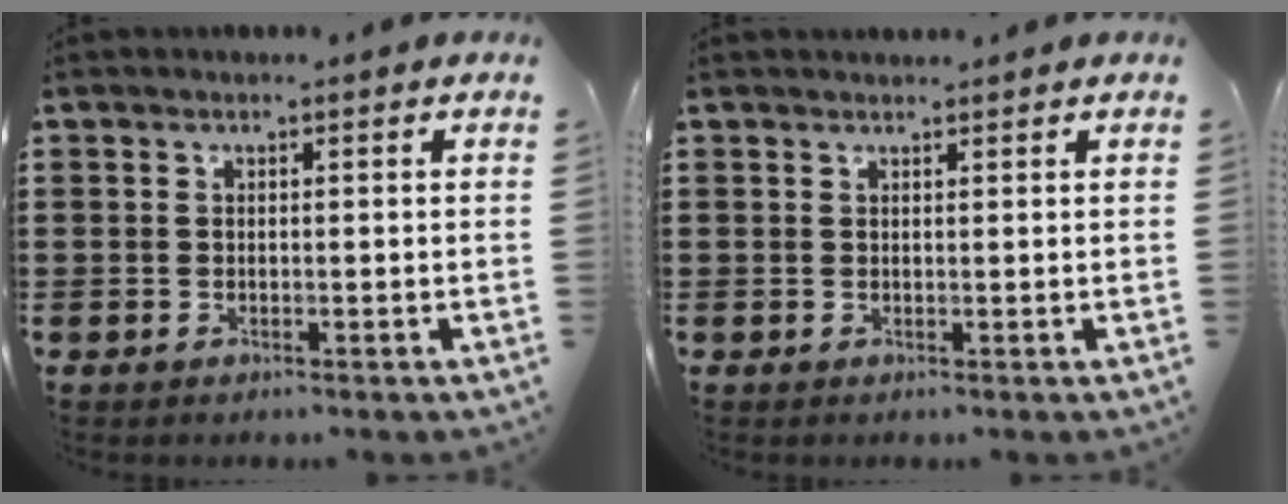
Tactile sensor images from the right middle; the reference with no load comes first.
{"total": 0.8, "force": [0.8, 0.1, 0.1], "torque": [-0.004, -0.001, 0.015]}